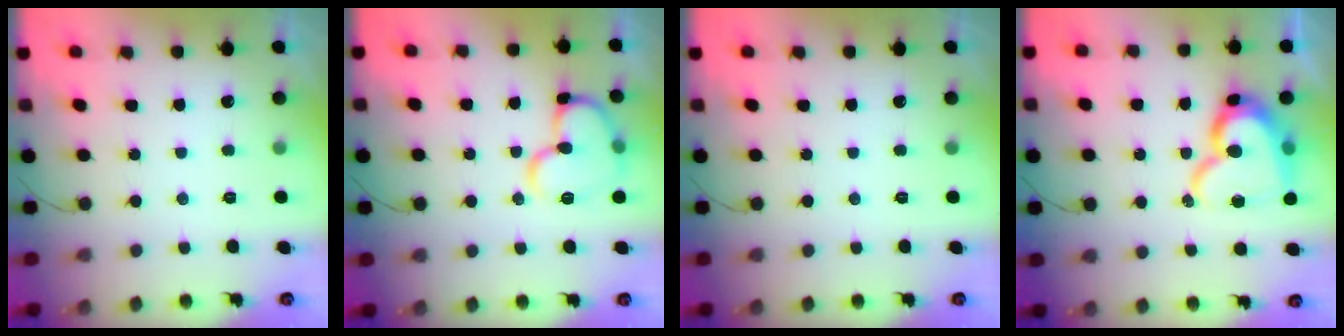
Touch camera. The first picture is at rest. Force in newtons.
{"total": 14.1, "press": 14.0, "slide": 1.5}
{"total": 0.0}
{"total": 17.4, "press": 17.3, "slide": 1.6}